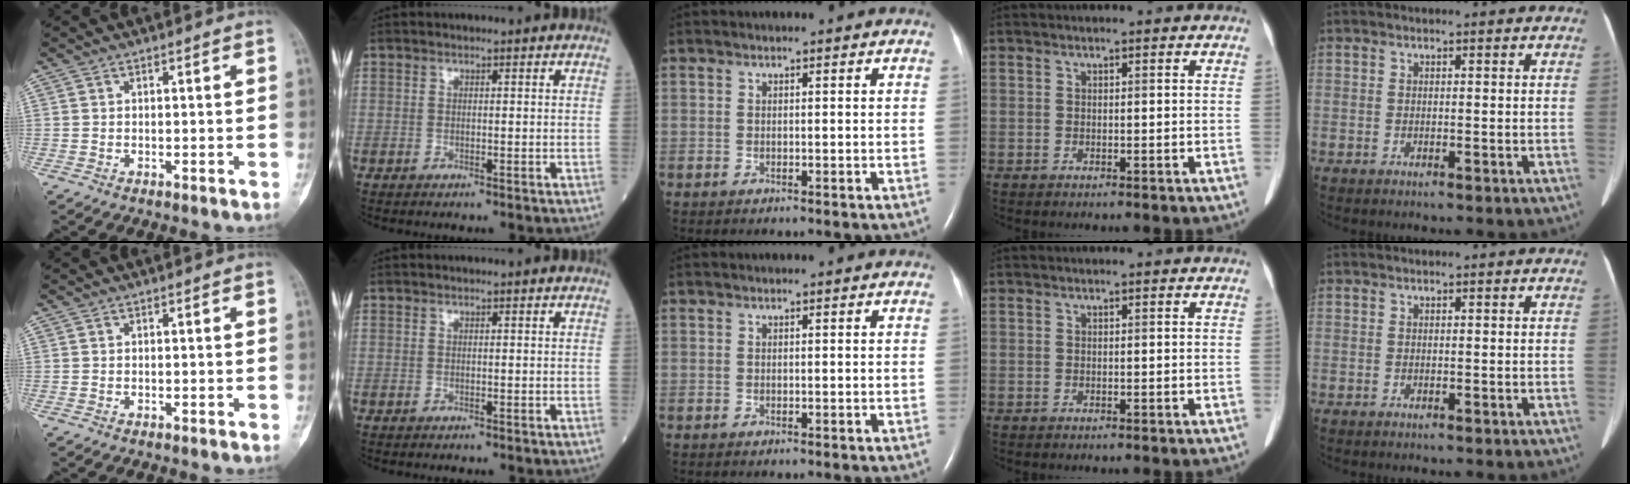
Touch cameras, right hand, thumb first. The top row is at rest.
{}